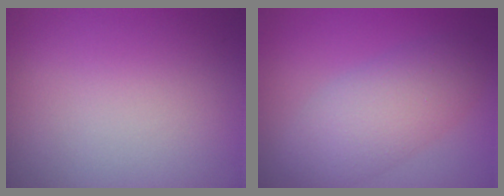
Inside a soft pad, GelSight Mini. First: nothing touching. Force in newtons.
{"total": 4.9, "press": 4.9, "slide": 0.0}